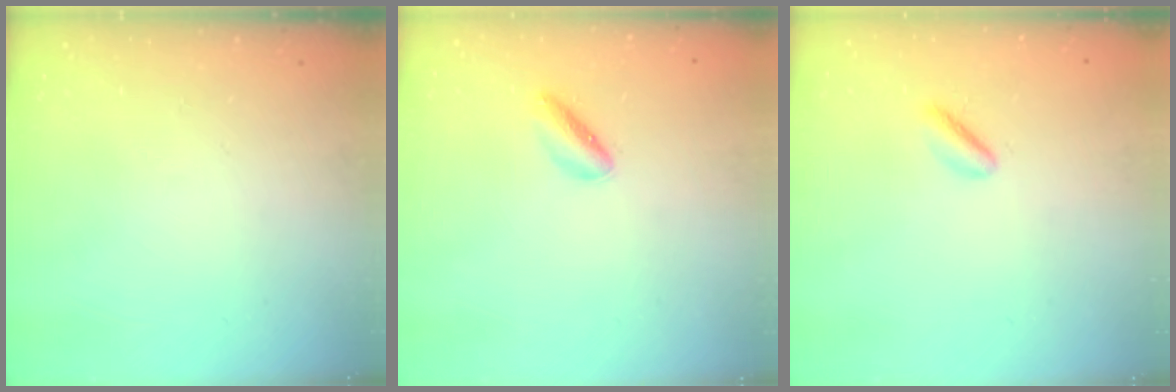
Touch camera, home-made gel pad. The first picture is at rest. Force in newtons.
{"total": 2.5, "press": 2.4, "slide": 0.3}
{"total": 2.7, "press": 2.6, "slide": 0.8}